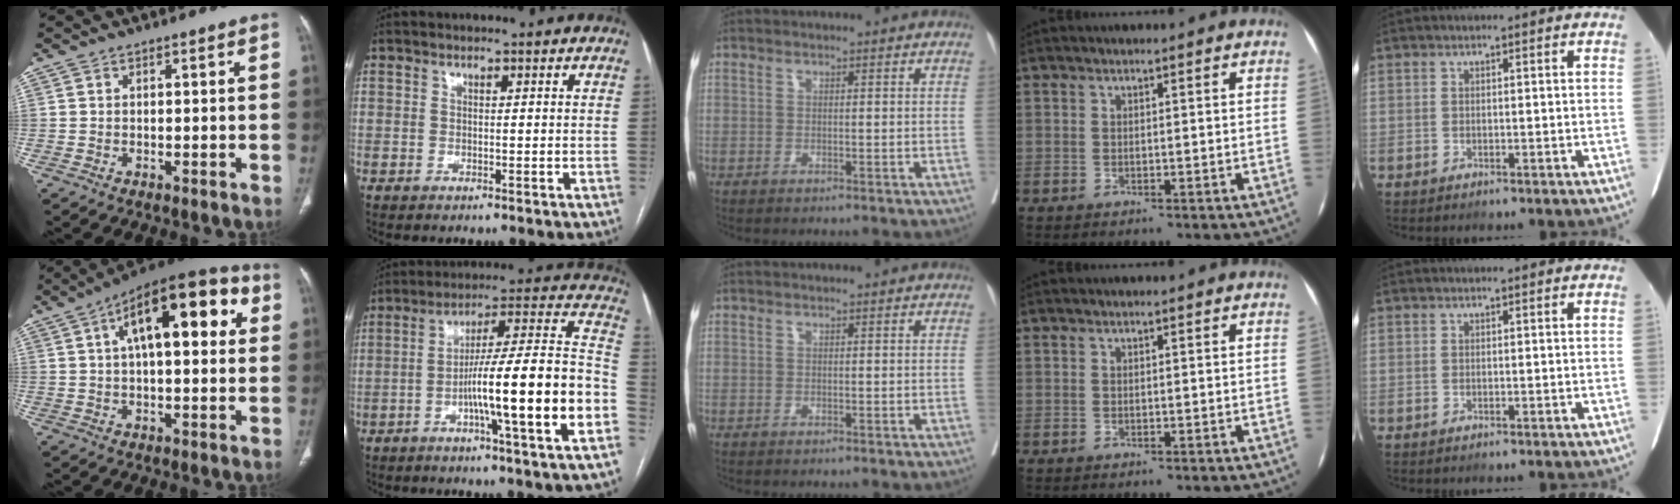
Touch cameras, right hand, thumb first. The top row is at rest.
{"thumb": {"total": 19.5, "force": [5.6, 8.2, 16.8], "torque": [-0.222, 0.028, 0.074]}, "index": {"total": 19.3, "force": [-6.0, -0.3, 18.3], "torque": [-0.252, 0.012, -0.095]}}